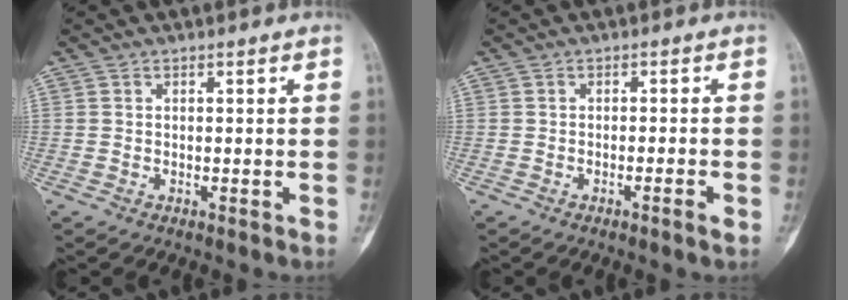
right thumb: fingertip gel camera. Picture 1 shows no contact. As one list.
[{"total": 1.9, "force": [-1.0, 0.1, 1.7], "torque": [-0.035, 0.002, -0.018]}]